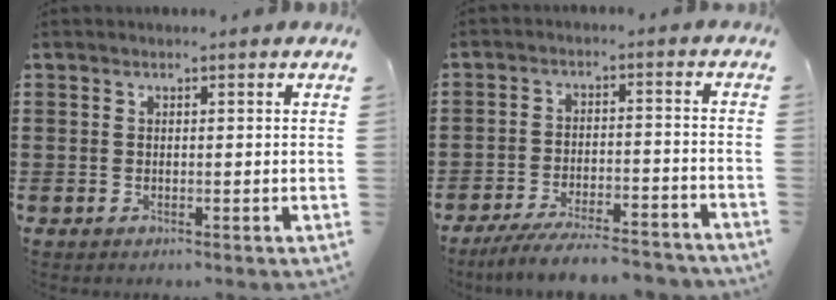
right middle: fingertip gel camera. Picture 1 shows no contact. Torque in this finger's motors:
{"motor_torque": [1.04, -0.49, 0.77, 0.21]}